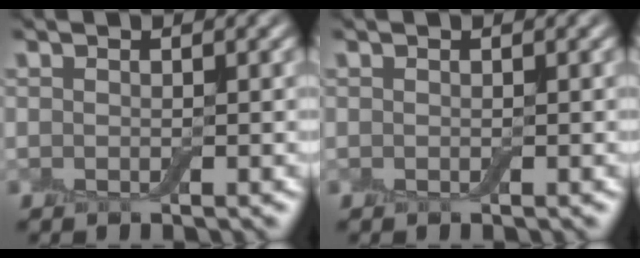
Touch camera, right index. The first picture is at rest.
{"total": 0.0}